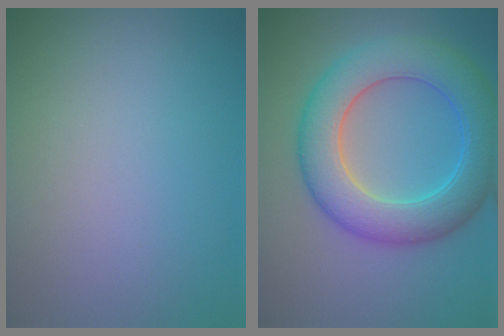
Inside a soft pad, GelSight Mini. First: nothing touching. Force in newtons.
{"total": 7.8, "press": 7.8, "slide": 0.1}